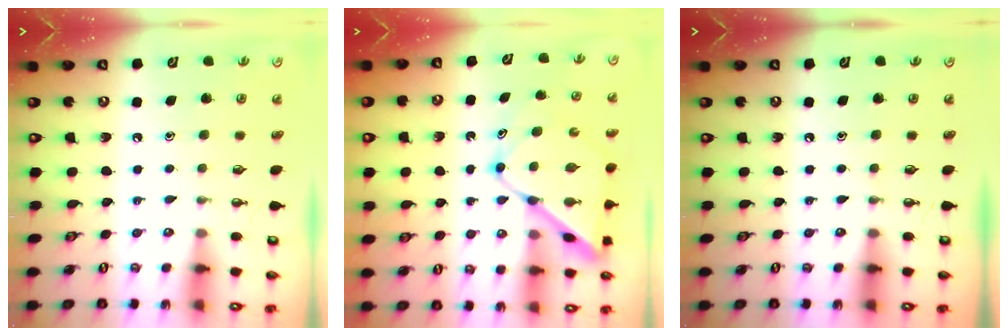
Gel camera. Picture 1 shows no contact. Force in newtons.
{"total": 13.5, "press": 13.4, "slide": 1.1}
{"total": 0.0}